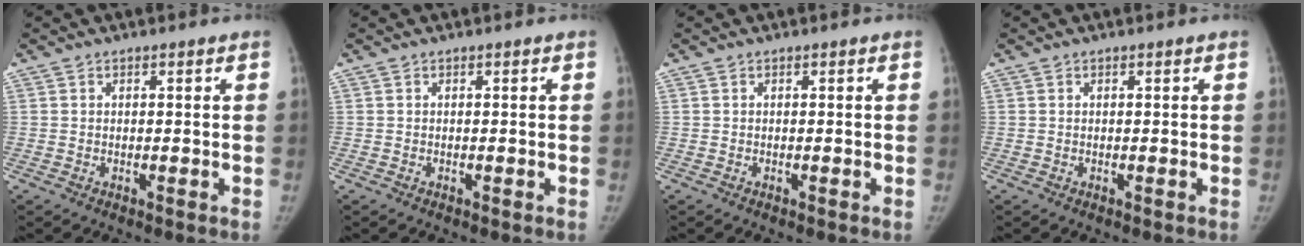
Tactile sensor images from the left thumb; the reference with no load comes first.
{"total": 0.0}
{"total": 0.0}
{"total": 0.0}